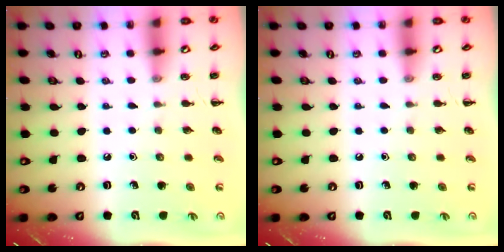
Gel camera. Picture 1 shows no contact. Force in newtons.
{"total": 0.0}